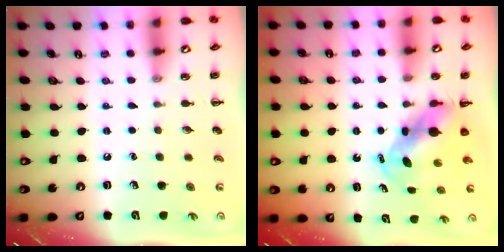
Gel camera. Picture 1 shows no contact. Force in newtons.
{"total": 5.4, "press": 5.3, "slide": 0.7}